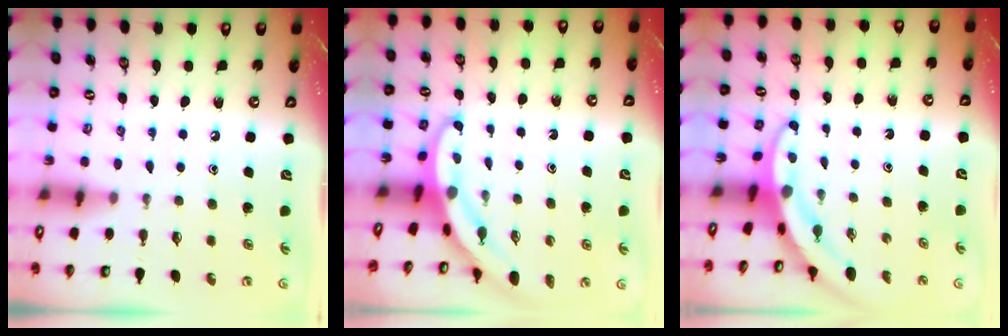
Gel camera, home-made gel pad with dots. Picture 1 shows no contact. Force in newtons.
{"total": 4.0, "press": 4.0, "slide": 0.1}
{"total": 3.1, "press": 3.1, "slide": 0.3}